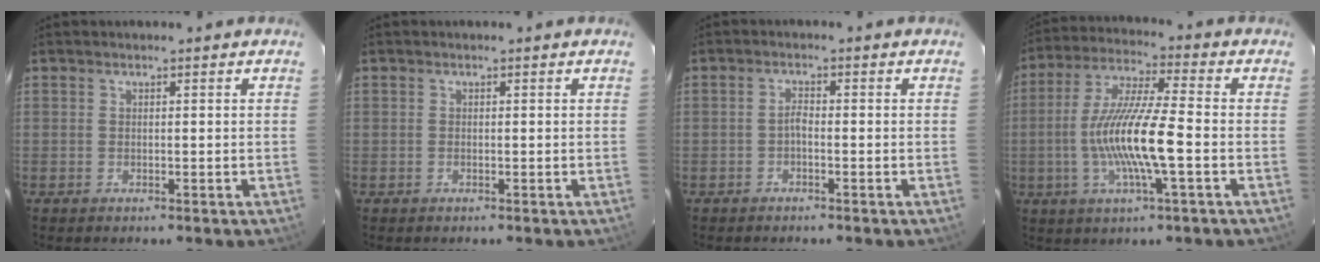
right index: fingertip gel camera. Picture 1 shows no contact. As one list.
[{"total": 0.0}, {"total": 1.4, "force": [-0.8, 0.4, 1.0], "torque": [-0.019, 0.006, -0.018]}, {"total": 14.1, "force": [-2.9, 1.3, 13.7], "torque": [-0.270, -0.002, -0.056]}]